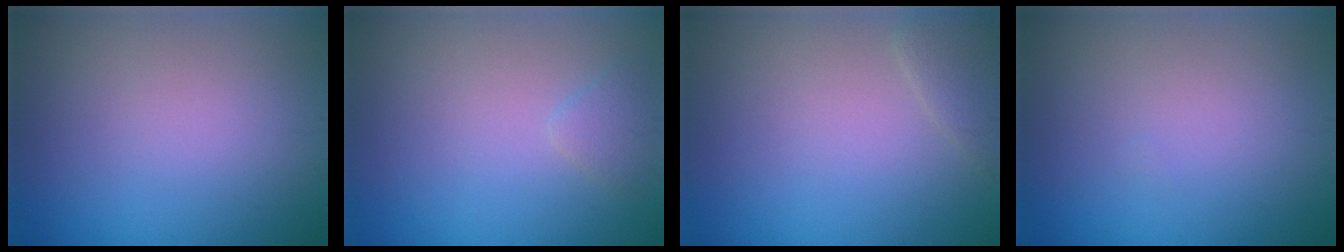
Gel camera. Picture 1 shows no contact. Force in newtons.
{"total": 1.1, "press": 1.1, "slide": 0.1}
{"total": 1.4, "press": 1.4, "slide": 0.1}
{"total": 0.0}